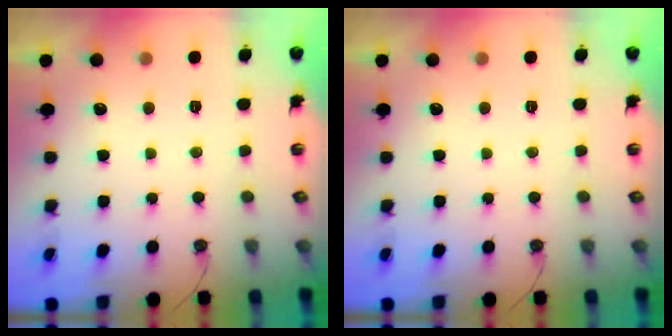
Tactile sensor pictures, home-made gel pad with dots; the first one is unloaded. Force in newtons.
{"total": 0.0}